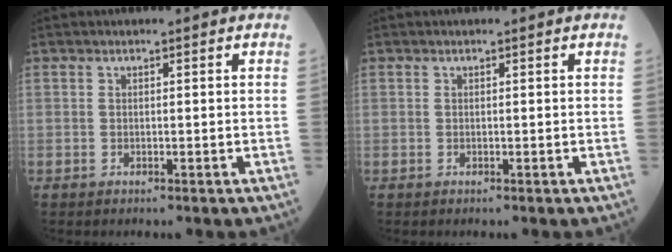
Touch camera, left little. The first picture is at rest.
{"total": 0.0}